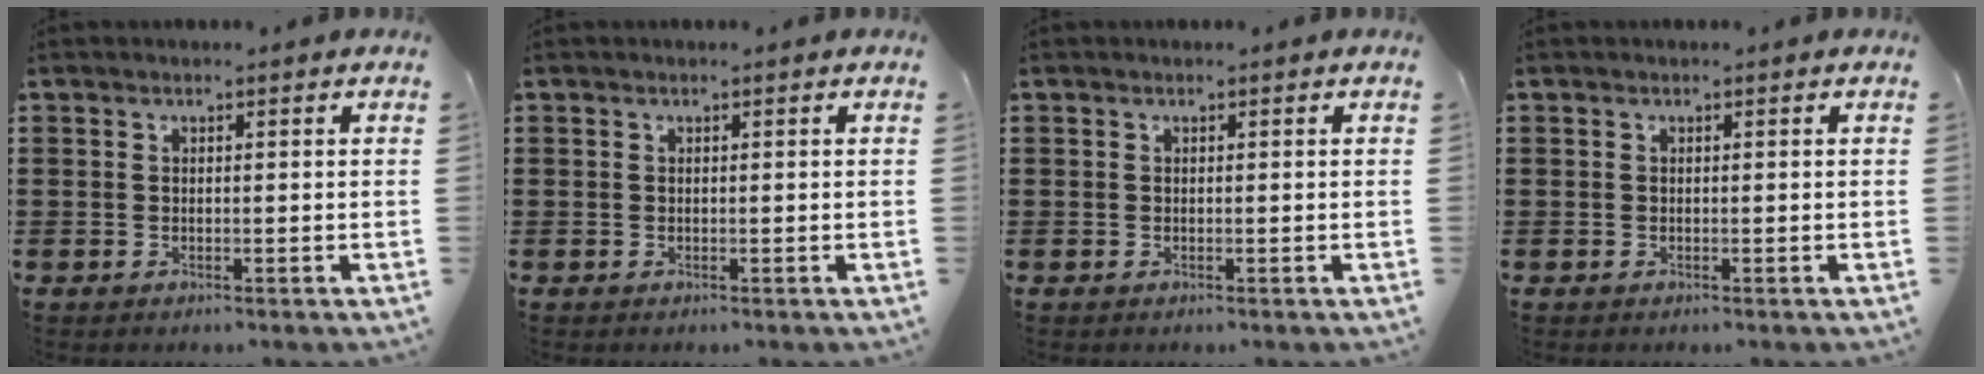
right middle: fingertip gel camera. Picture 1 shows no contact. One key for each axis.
{"total": 0.0}
{"total": 0.0}
{"total": 0.0}